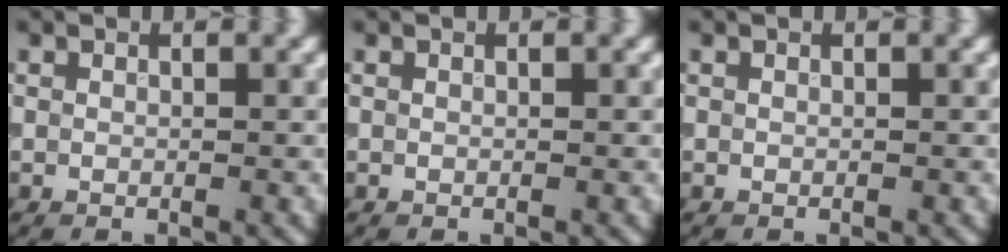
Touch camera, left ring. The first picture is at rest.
{"total": 0.0}
{"total": 0.0}